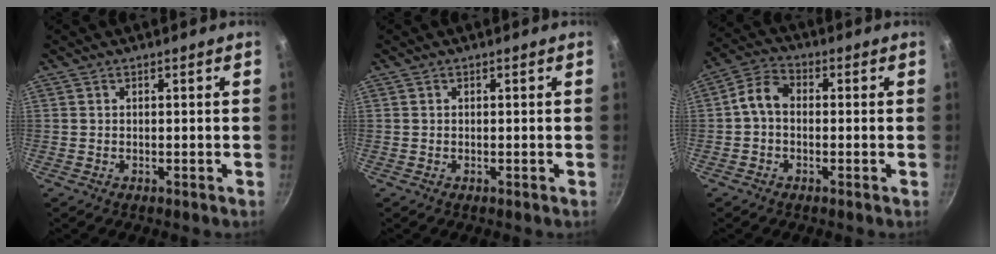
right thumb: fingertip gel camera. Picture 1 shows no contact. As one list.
[{"total": 0.0}, {"total": 5.6, "force": [-0.4, 4.0, 3.9], "torque": [-0.071, 0.024, -0.023]}]